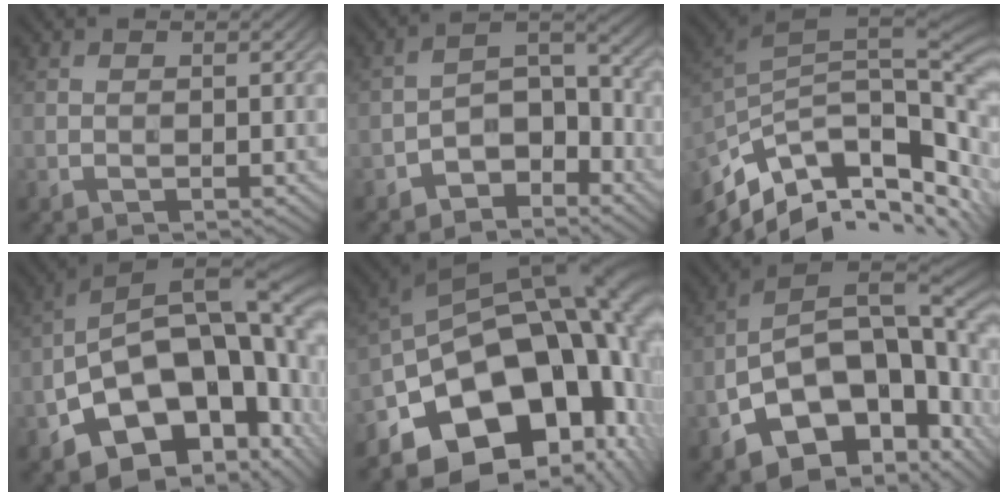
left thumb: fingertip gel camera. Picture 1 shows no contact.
{"total": 6.1, "force": [-4.3, 3.1, 2.9], "torque": [-0.033, 0.013, -0.092]}
{"total": 13.1, "force": [-7.1, 5.0, 9.8], "torque": [-0.212, -0.006, -0.111]}
{"total": 20.9, "force": [-3.7, 12.0, 16.8], "torque": [-0.279, -0.038, -0.034]}
{"total": 19.8, "force": [-6.5, 12.0, 14.3], "torque": [-0.224, -0.031, -0.089]}
{"total": 18.5, "force": [-5.7, 10.4, 14.2], "torque": [-0.240, -0.025, -0.081]}